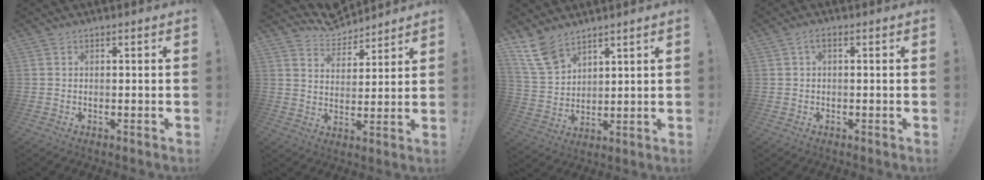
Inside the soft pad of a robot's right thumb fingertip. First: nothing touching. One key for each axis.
{"total": 7.8, "fx": 7.1, "fy": 3.2, "fz": 0.8, "tx": -0.032, "ty": -0.058, "tz": 0.137}
{"total": 10.5, "fx": 7.8, "fy": 5.4, "fz": 4.5, "tx": -0.092, "ty": -0.039, "tz": 0.157}
{"total": 1.6, "fx": -0.3, "fy": 0.3, "fz": 1.6, "tx": -0.037, "ty": 0.006, "tz": -0.005}